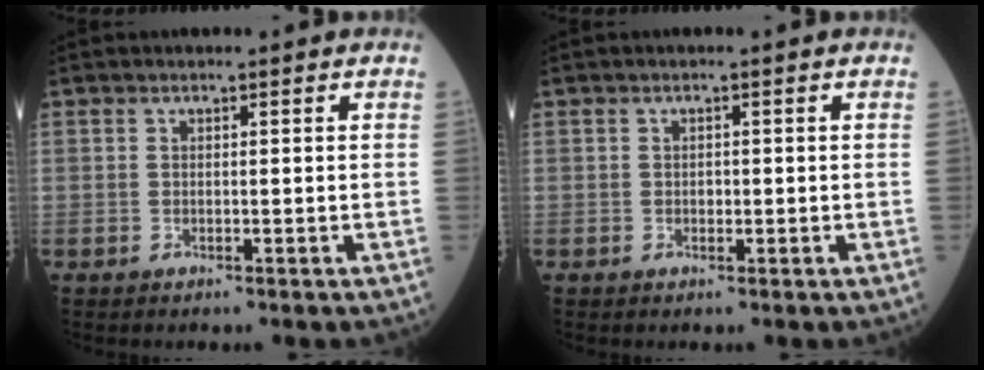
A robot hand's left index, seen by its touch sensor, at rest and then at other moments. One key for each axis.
{"total": 0.7, "fx": -0.2, "fy": 0.5, "fz": 0.4, "tx": -0.006, "ty": 0.002, "tz": -0.006}